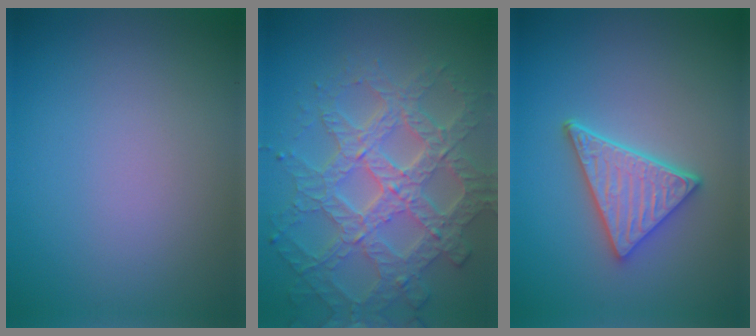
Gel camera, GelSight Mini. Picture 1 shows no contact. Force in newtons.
{"total": 6.2, "press": 5.6, "slide": 2.6}
{"total": 4.6, "press": 3.7, "slide": 2.8}